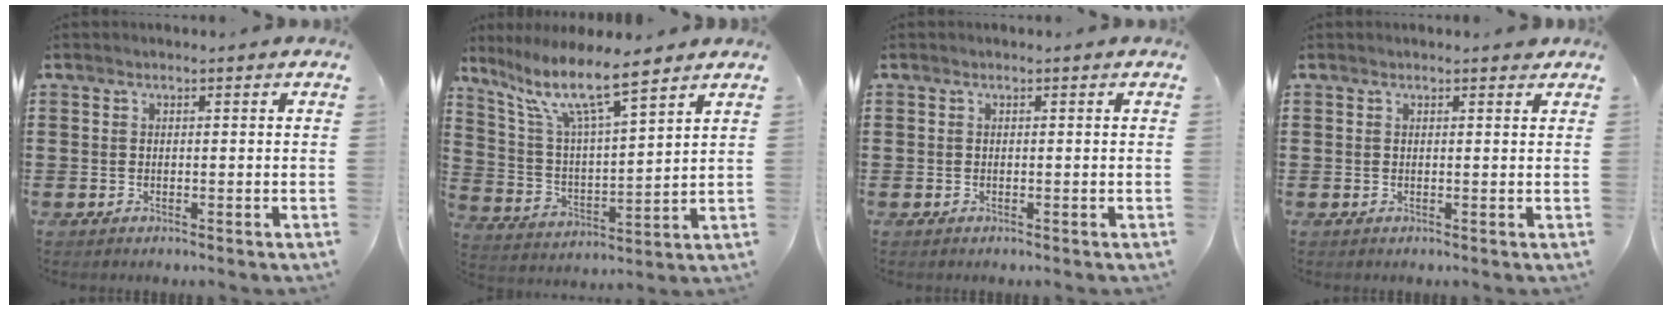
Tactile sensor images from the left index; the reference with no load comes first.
{"total": 10.1, "force": [7.7, 1.5, 6.4], "torque": [-0.151, -0.037, 0.130]}
{"total": 0.0}
{"total": 1.0, "force": [0.9, 0.2, 0.5], "torque": [-0.003, -0.002, 0.015]}